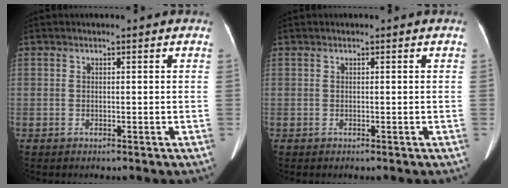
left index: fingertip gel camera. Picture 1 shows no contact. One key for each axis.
{"total": 0.0}